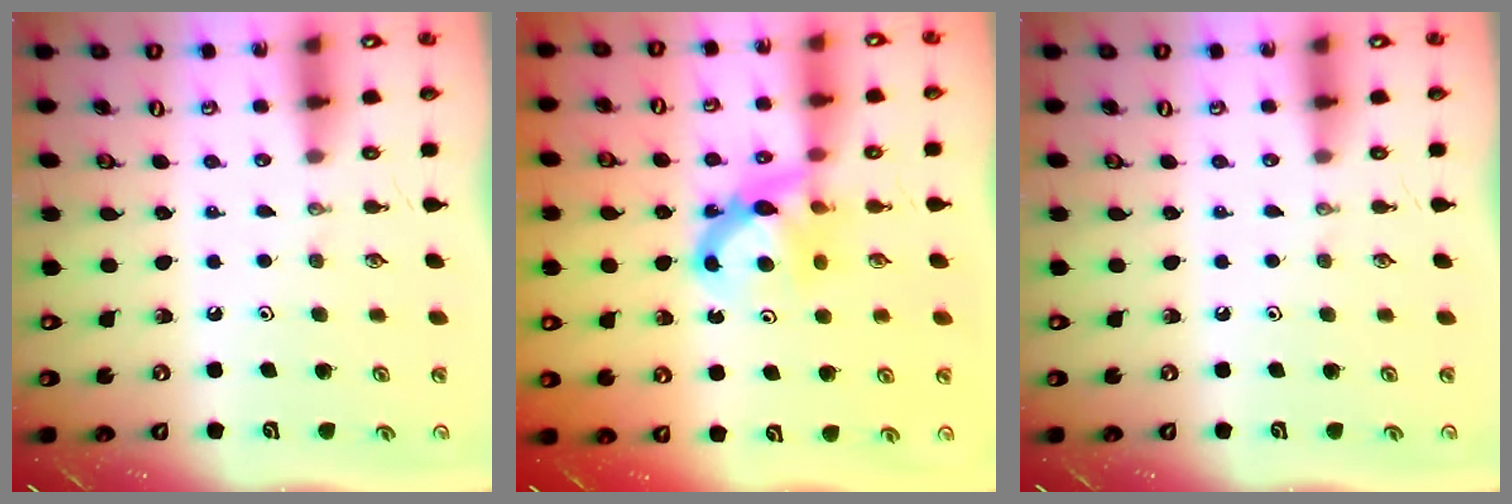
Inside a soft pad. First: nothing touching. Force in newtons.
{"total": 7.2, "press": 7.2, "slide": 0.6}
{"total": 0.0}